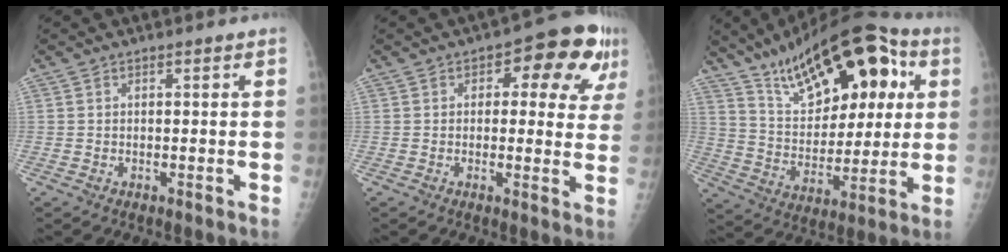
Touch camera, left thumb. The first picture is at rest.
{"total": 13.3, "force": [4.7, 6.6, 10.6], "torque": [-0.083, 0.014, 0.048]}
{"total": 25.4, "force": [11.4, 12.2, 19.2], "torque": [-0.255, -0.011, 0.190]}